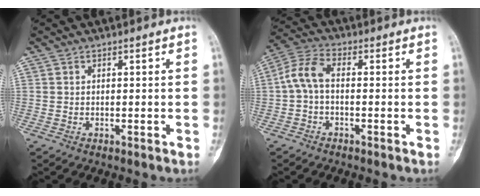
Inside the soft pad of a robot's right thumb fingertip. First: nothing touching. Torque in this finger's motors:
{"motor_torque": [0.77, 0.65, 0.20, -0.43, 0.01]}